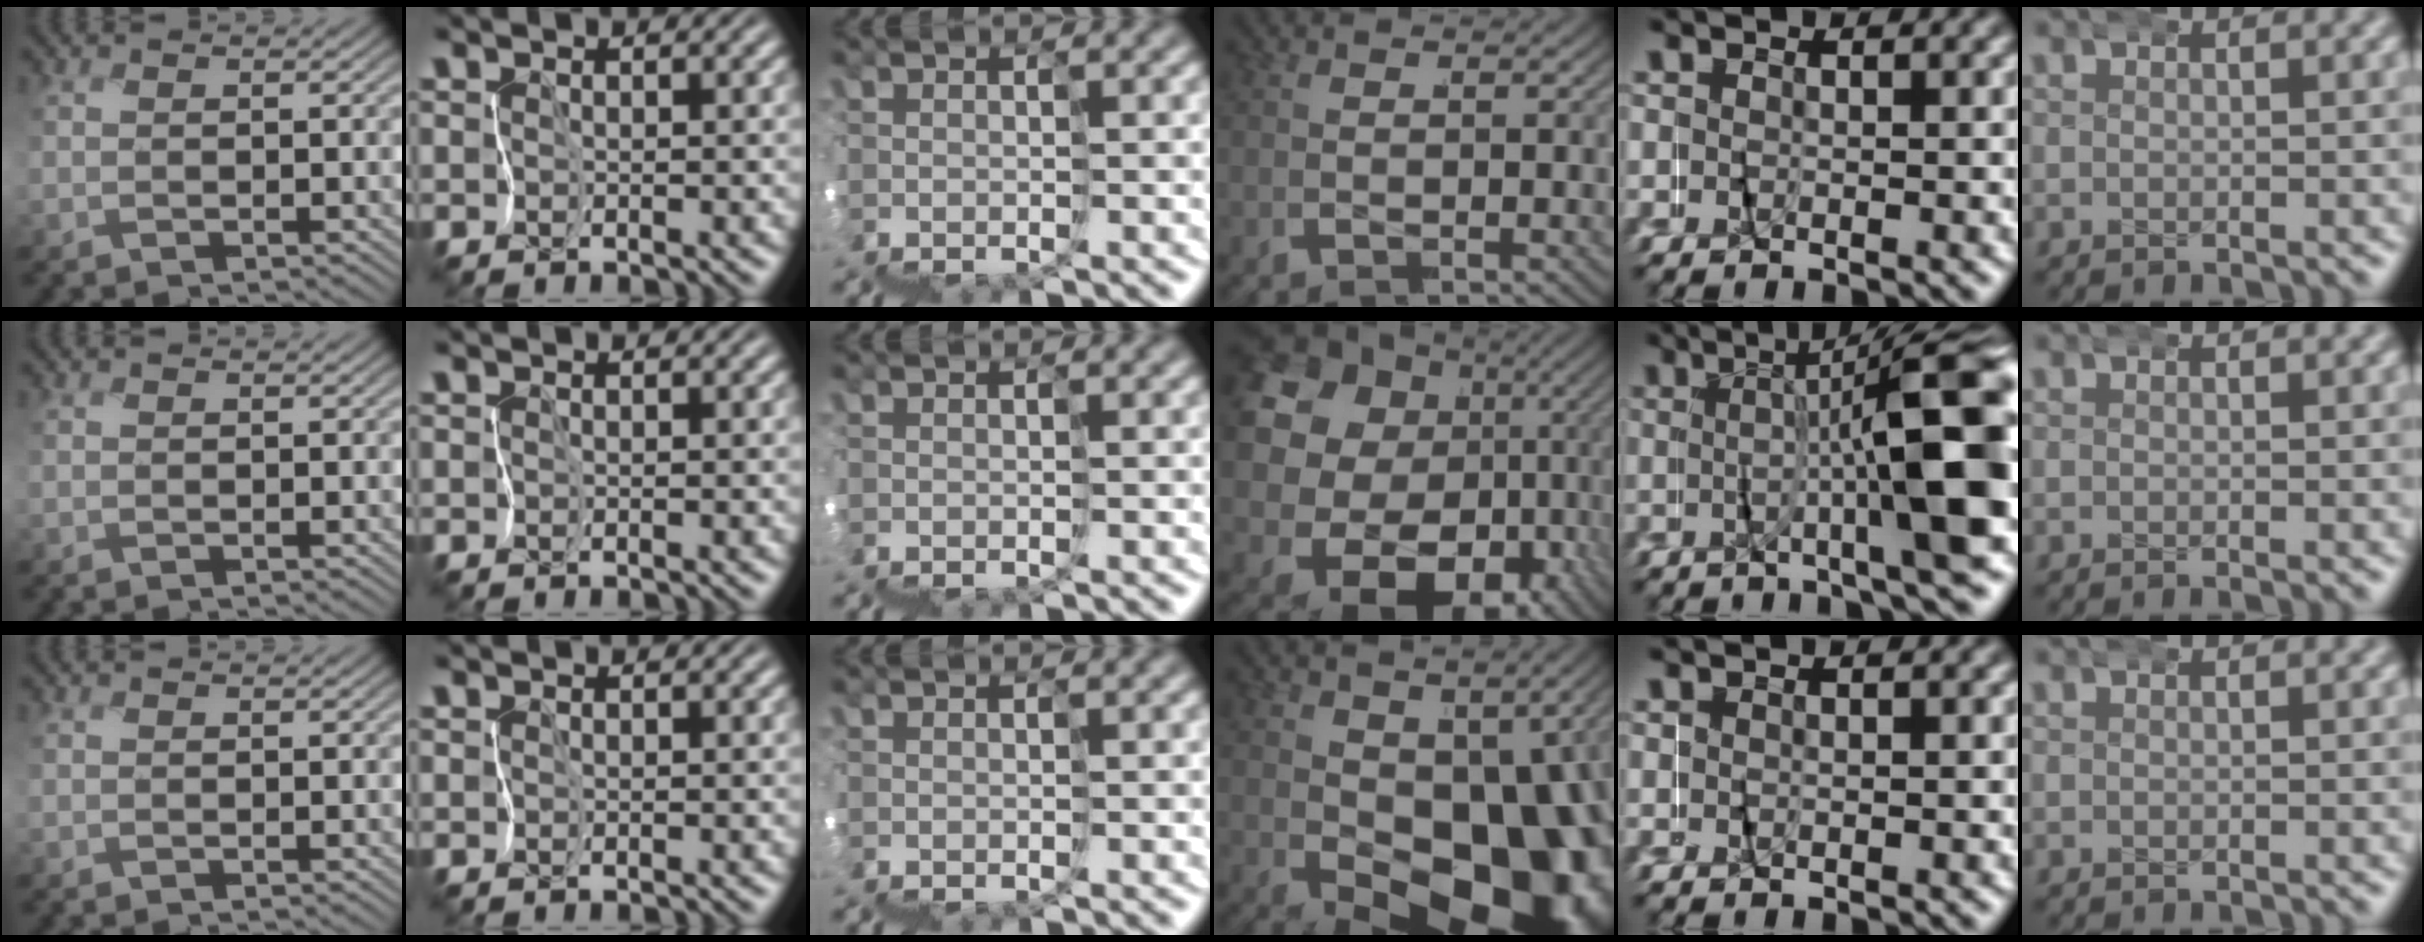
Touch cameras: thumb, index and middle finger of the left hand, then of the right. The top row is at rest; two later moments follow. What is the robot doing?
{"motion": "wrap", "object": "netting"}